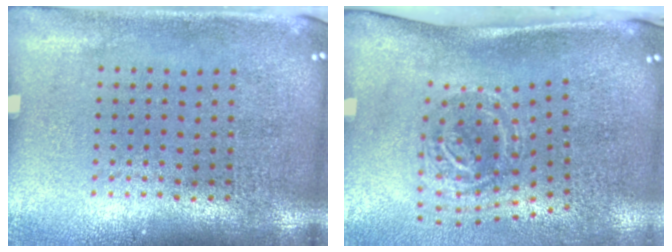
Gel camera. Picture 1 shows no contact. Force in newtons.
{"total": 2.0, "press": 1.2, "slide": 1.6}